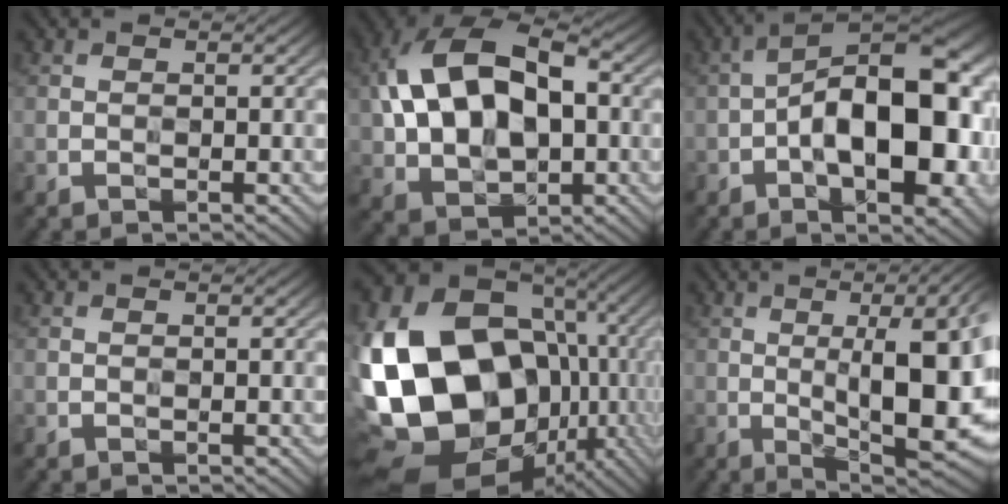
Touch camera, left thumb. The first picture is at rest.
{"total": 18.0, "force": [2.6, 11.6, 13.5], "torque": [-0.264, 0.019, 0.041]}
{"total": 18.0, "force": [-2.6, 8.4, 15.7], "torque": [-0.222, 0.015, -0.050]}
{"total": 0.0}
{"total": 24.2, "force": [-1.1, 18.7, 15.3], "torque": [-0.382, -0.055, 0.021]}
{"total": 16.8, "force": [0.0, 5.3, 15.9], "torque": [-0.208, 0.016, 0.002]}